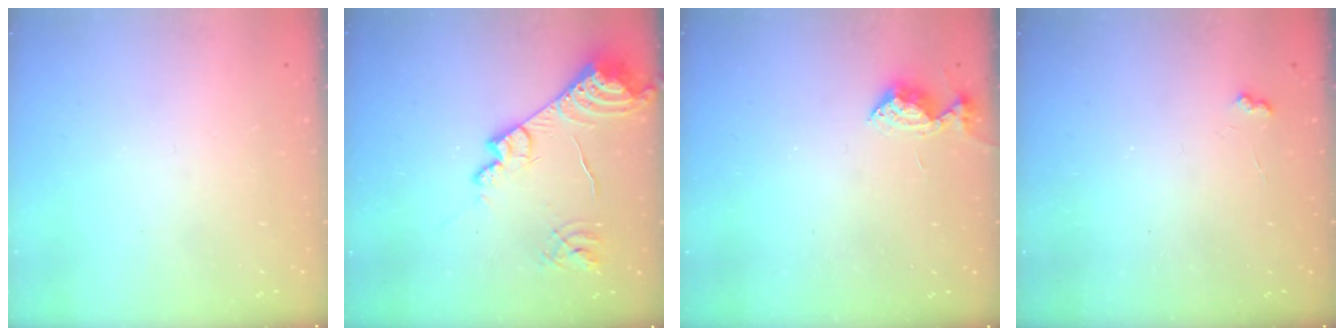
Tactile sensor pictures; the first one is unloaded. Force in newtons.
{"total": 16.6, "press": 16.5, "slide": 1.7}
{"total": 6.7, "press": 6.6, "slide": 0.7}
{"total": 3.5, "press": 3.5, "slide": 0.6}